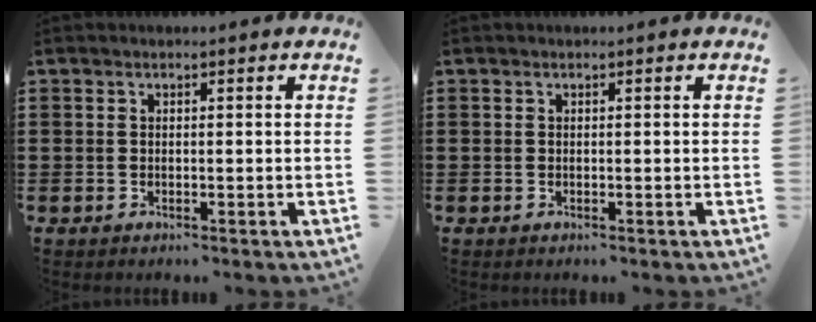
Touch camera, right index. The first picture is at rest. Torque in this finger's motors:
{"motor_torque": [0.00, 0.00, 0.00, -0.01]}